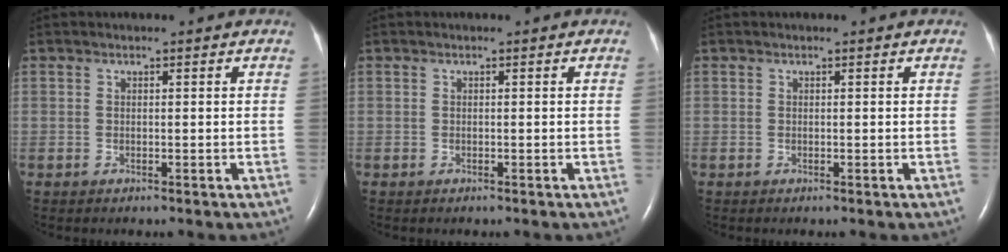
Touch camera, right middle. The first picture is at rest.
{"total": 0.0}
{"total": 0.0}